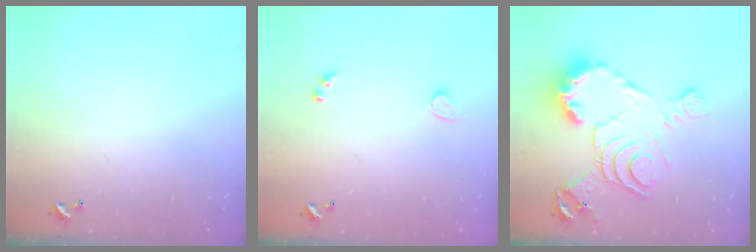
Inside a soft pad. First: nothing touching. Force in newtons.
{"total": 1.9, "press": 1.5, "slide": 1.1}
{"total": 15.2, "press": 15.1, "slide": 1.6}